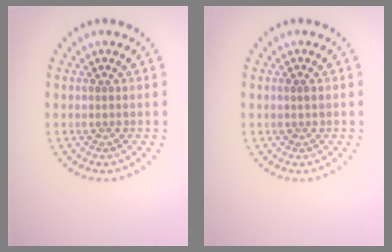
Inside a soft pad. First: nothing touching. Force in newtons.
{"total": 0.6, "press": 0.6, "slide": 0.1}